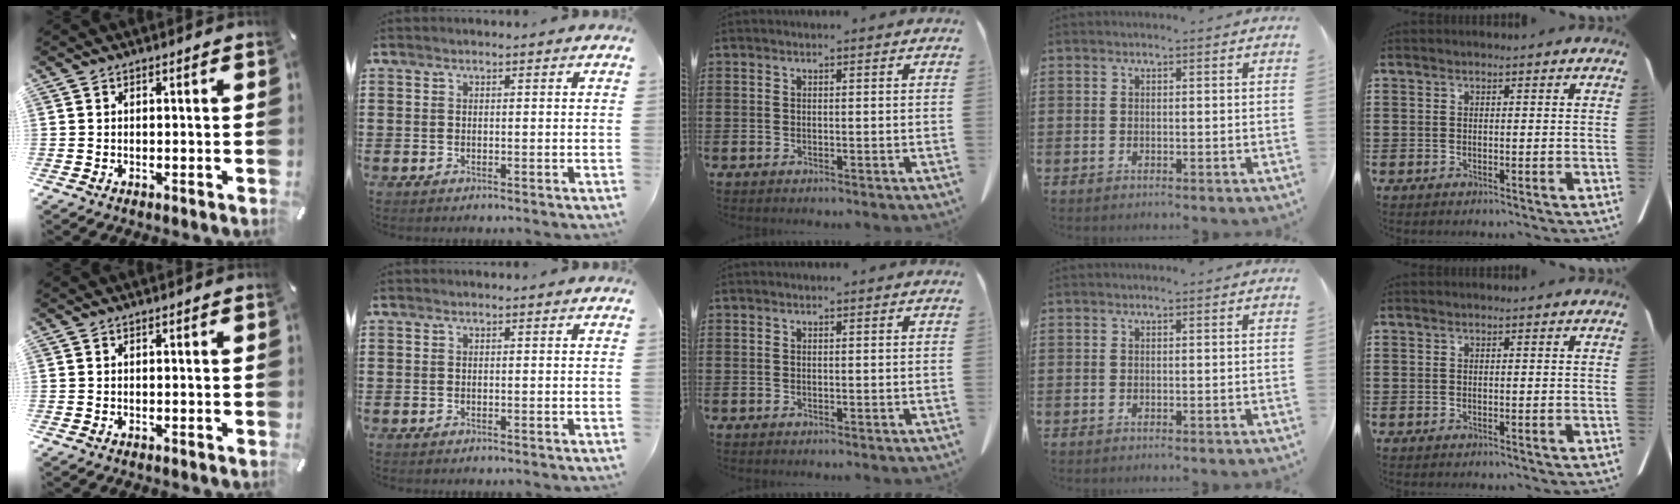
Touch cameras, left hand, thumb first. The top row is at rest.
{}